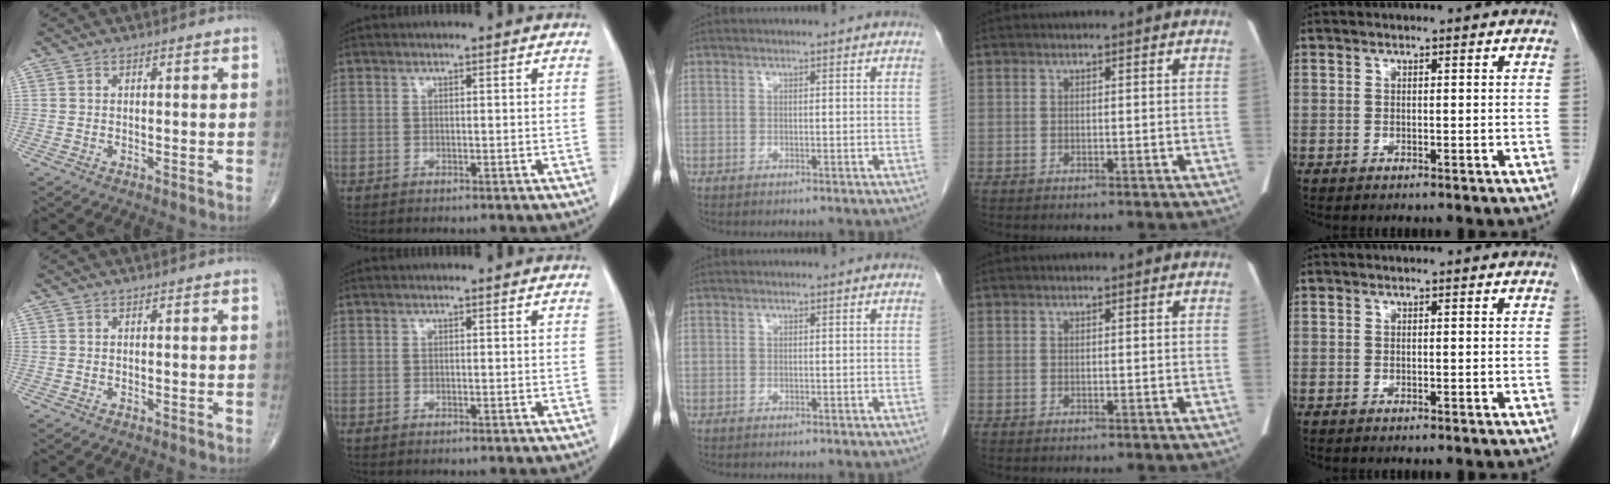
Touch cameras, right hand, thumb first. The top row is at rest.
{}